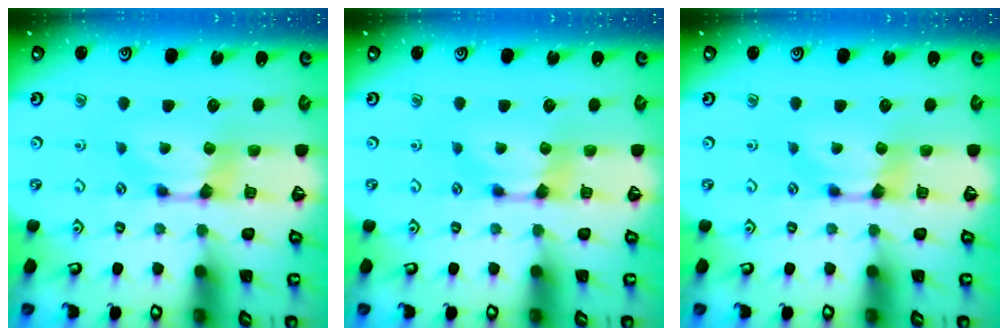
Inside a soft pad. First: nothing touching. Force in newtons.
{"total": 0.0}
{"total": 0.0}